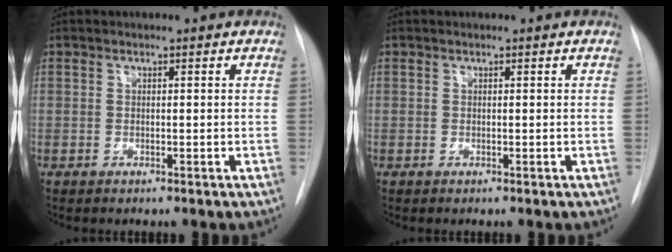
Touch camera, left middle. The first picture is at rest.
{"total": 0.0}